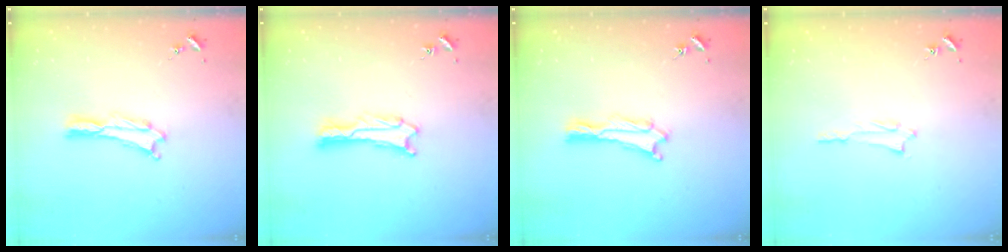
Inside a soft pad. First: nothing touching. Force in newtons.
{"total": 1.1, "press": 1.1, "slide": 0.2}
{"total": 1.0, "press": 1.0, "slide": 0.1}
{"total": 1.4, "press": 1.4, "slide": 0.2}